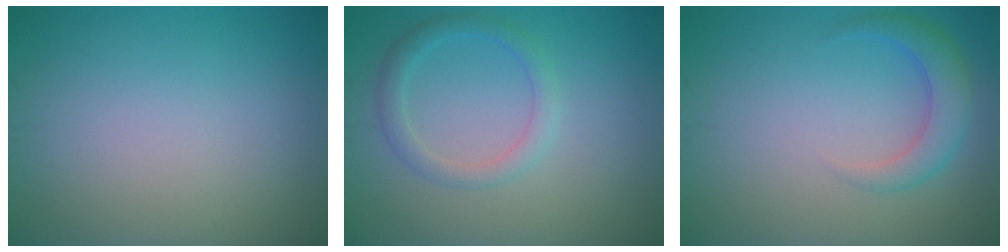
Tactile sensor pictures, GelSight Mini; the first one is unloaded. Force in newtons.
{"total": 2.2, "press": 2.2, "slide": 0.1}
{"total": 2.9, "press": 2.9, "slide": 0.2}